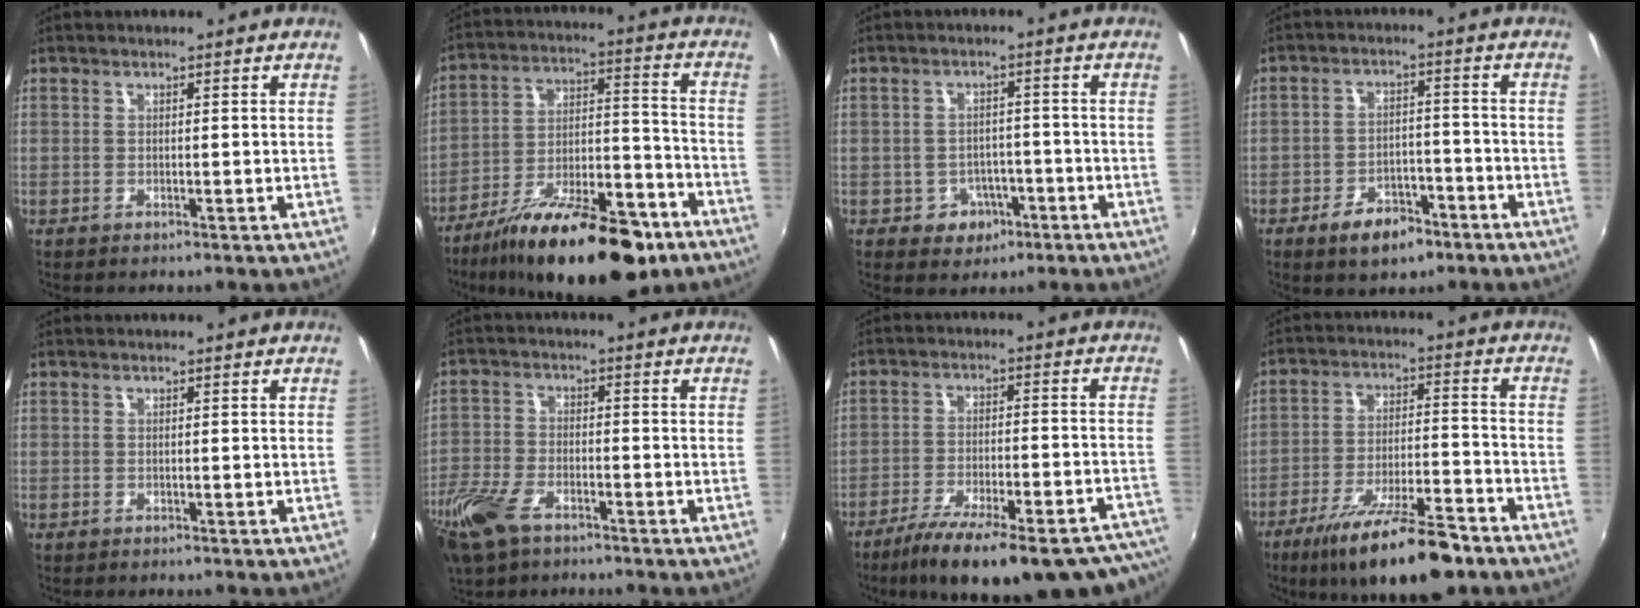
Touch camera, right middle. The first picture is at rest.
{"total": 23.7, "force": [-15.9, 8.3, 15.4], "torque": [-0.253, -0.016, -0.238]}
{"total": 5.3, "force": [-2.4, 4.5, 1.5], "torque": [-0.038, 0.013, -0.022]}
{"total": 8.0, "force": [-5.2, 4.2, 4.4], "torque": [-0.095, 0.009, -0.073]}
{"total": 0.0}
{"total": 11.5, "force": [-7.4, 5.8, 6.8], "torque": [-0.173, -0.022, -0.149]}
{"total": 26.7, "force": [-21.7, 6.5, 14.1], "torque": [-0.219, -0.033, -0.297]}
{"total": 17.1, "force": [-12.2, 4.6, 11.0], "torque": [-0.200, -0.017, -0.192]}